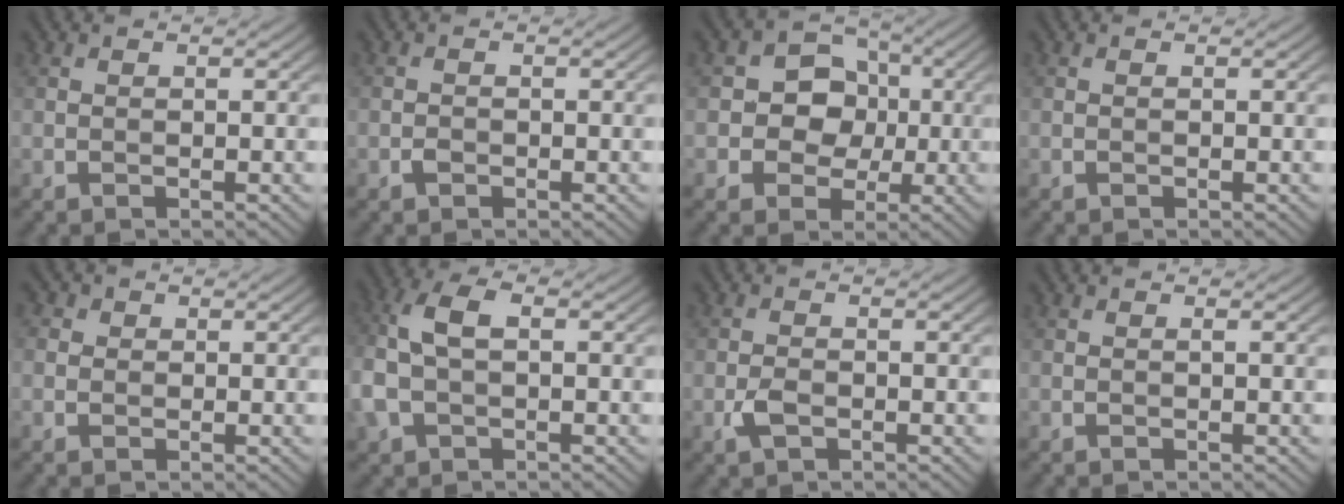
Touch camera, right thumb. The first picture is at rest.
{"total": 0.9, "force": [-0.5, 0.6, 0.4], "torque": [-0.007, -0.001, -0.011]}
{"total": 8.6, "force": [0.0, 7.6, 4.0], "torque": [-0.060, 0.022, -0.029]}
{"total": 0.0}
{"total": 1.9, "force": [0.5, 1.7, 0.6], "torque": [-0.017, 0.000, -0.003]}
{"total": 6.5, "force": [-0.4, 4.0, 5.2], "torque": [-0.134, 0.014, -0.017]}
{"total": 2.1, "force": [-0.9, 1.1, 1.5], "torque": [-0.031, -0.001, -0.020]}
{"total": 0.0}